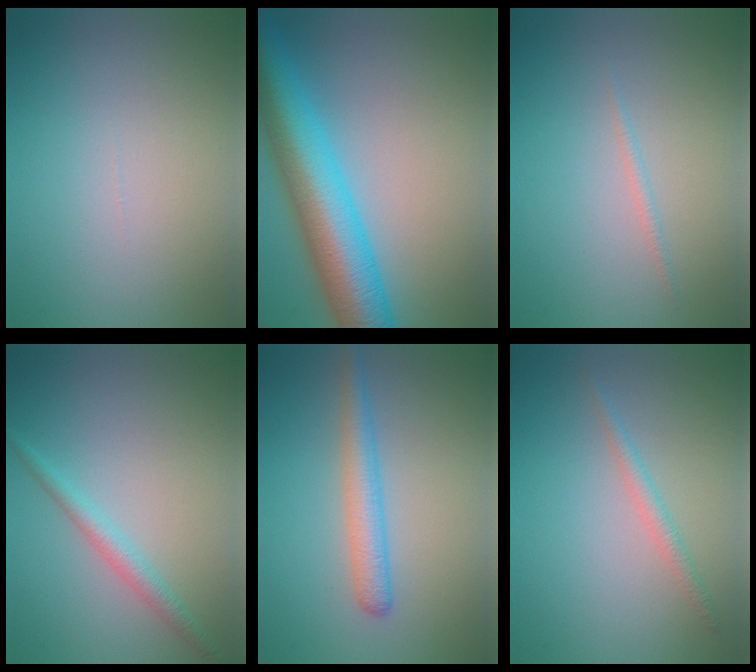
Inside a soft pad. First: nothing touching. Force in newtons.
{"total": 10.5, "press": 10.5, "slide": 0.2}
{"total": 0.6, "press": 0.6, "slide": 0.0}
{"total": 1.9, "press": 1.9, "slide": 0.0}
{"total": 2.8, "press": 2.8, "slide": 0.1}
{"total": 1.4, "press": 1.4, "slide": 0.0}